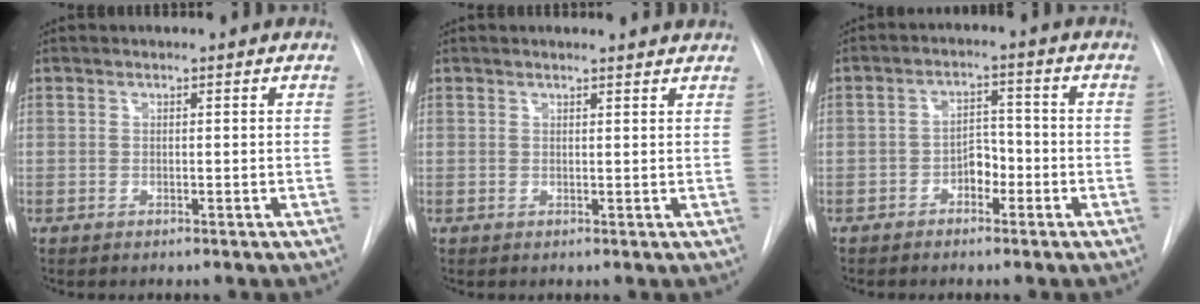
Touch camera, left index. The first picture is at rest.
{"total": 3.7, "force": [3.6, 0.2, 0.6], "torque": [-0.013, 0.003, 0.032]}
{"total": 3.6, "force": [-1.8, 2.2, 2.1], "torque": [-0.028, 0.012, -0.033]}